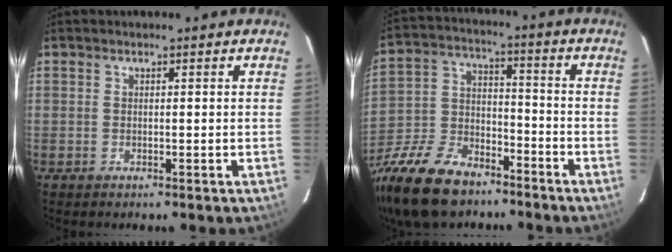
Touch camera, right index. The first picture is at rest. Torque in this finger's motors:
{"motor_torque": [-0.18, -0.78, -0.11, -0.04]}